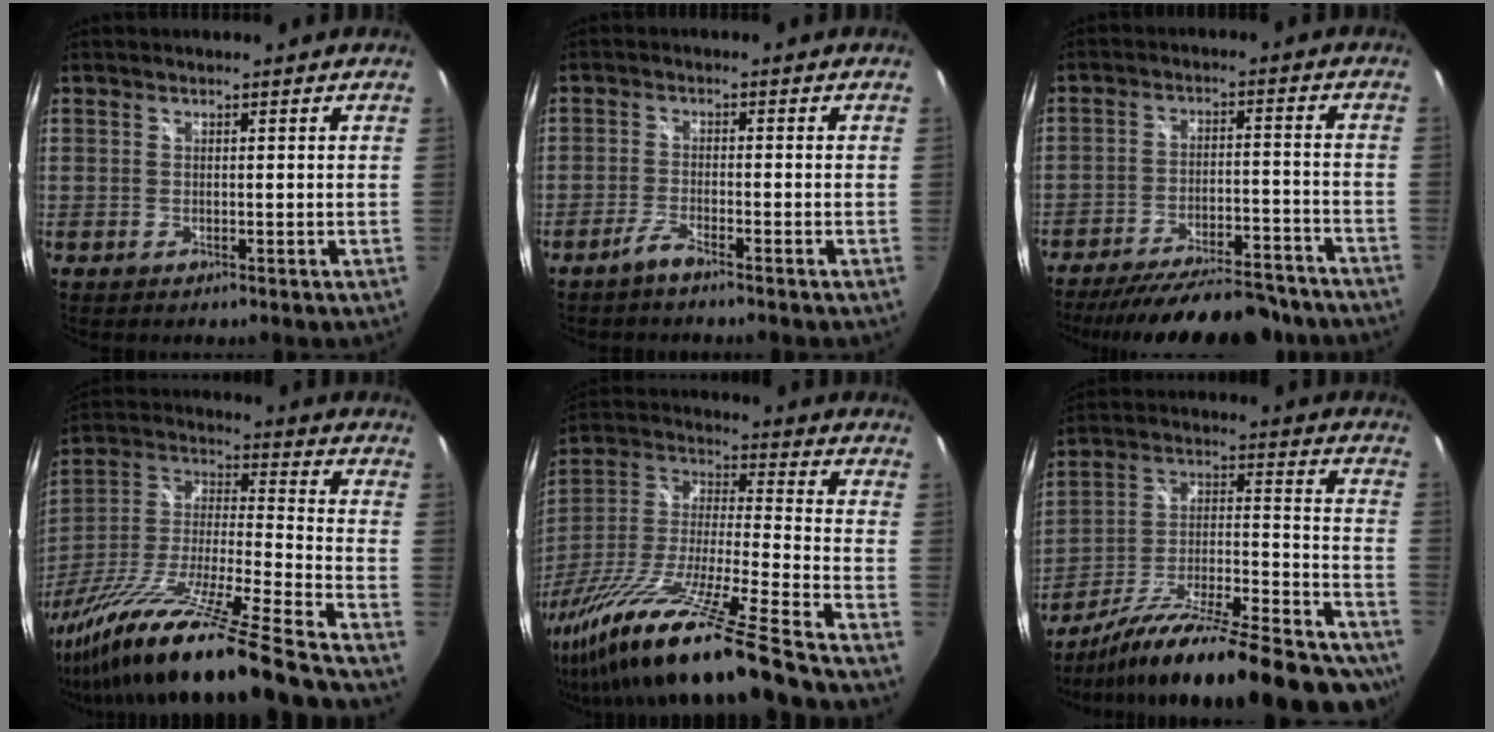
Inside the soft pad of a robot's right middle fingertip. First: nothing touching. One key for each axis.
{"total": 2.8, "fx": -2.4, "fy": 0.2, "fz": 1.4, "tx": -0.044, "ty": -0.001, "tz": -0.050}
{"total": 22.5, "fx": -19.6, "fy": 5.4, "fz": 9.7, "tx": -0.178, "ty": -0.014, "tz": -0.264}
{"total": 30.4, "fx": -23.7, "fy": -0.3, "fz": 19.1, "tx": -0.312, "ty": -0.062, "tz": -0.402}
{"total": 28.6, "fx": -21.8, "fy": -0.5, "fz": 18.6, "tx": -0.322, "ty": -0.064, "tz": -0.380}
{"total": 29.9, "fx": -24.7, "fy": 5.9, "fz": 15.8, "tx": -0.237, "ty": -0.030, "tz": -0.358}